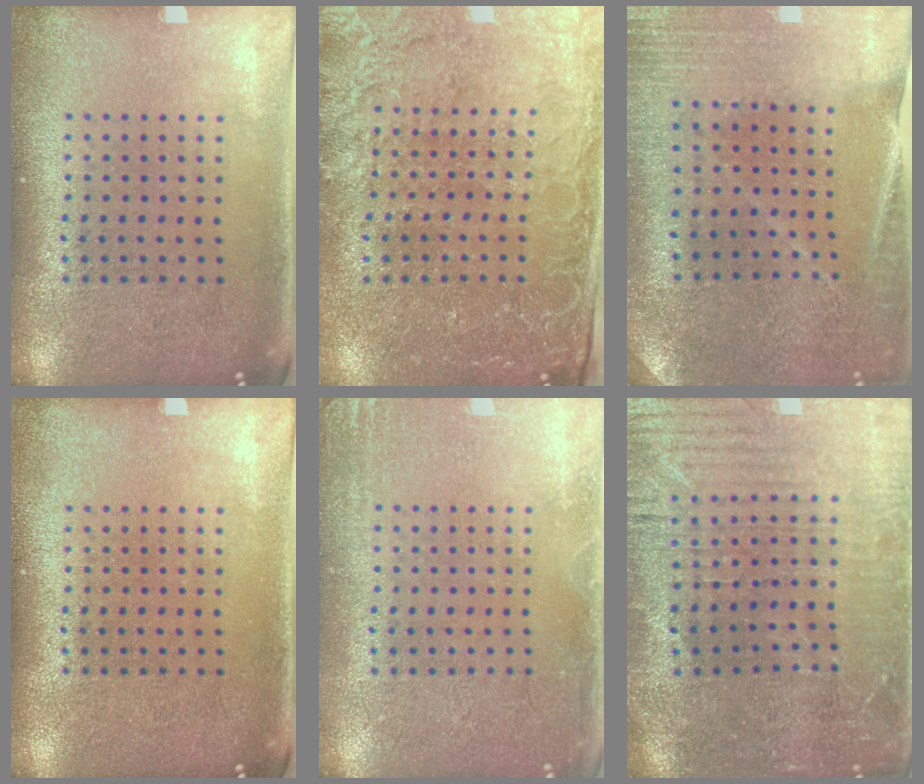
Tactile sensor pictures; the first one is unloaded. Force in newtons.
{"total": 3.1, "press": 2.9, "slide": 1.0}
{"total": 0.9, "press": 0.9, "slide": 0.1}
{"total": 0.0}
{"total": 1.8, "press": 1.8, "slide": 0.2}
{"total": 2.2, "press": 2.2, "slide": 0.5}